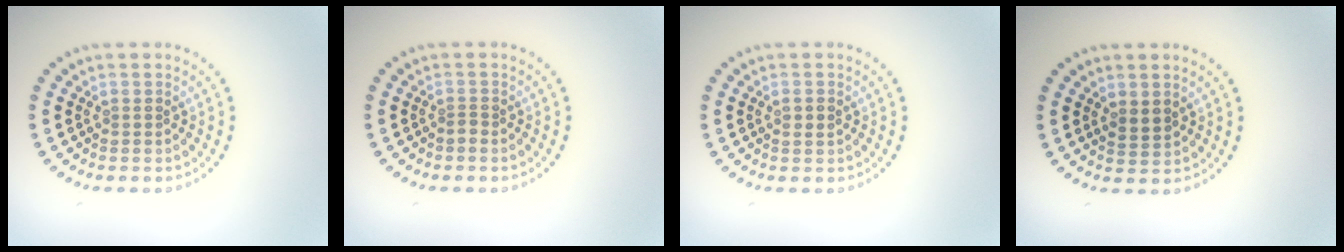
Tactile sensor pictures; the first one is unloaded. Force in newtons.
{"total": 0.9, "press": 0.5, "slide": 0.7}
{"total": 1.0, "press": 1.0, "slide": 0.3}
{"total": 1.5, "press": 1.3, "slide": 0.7}